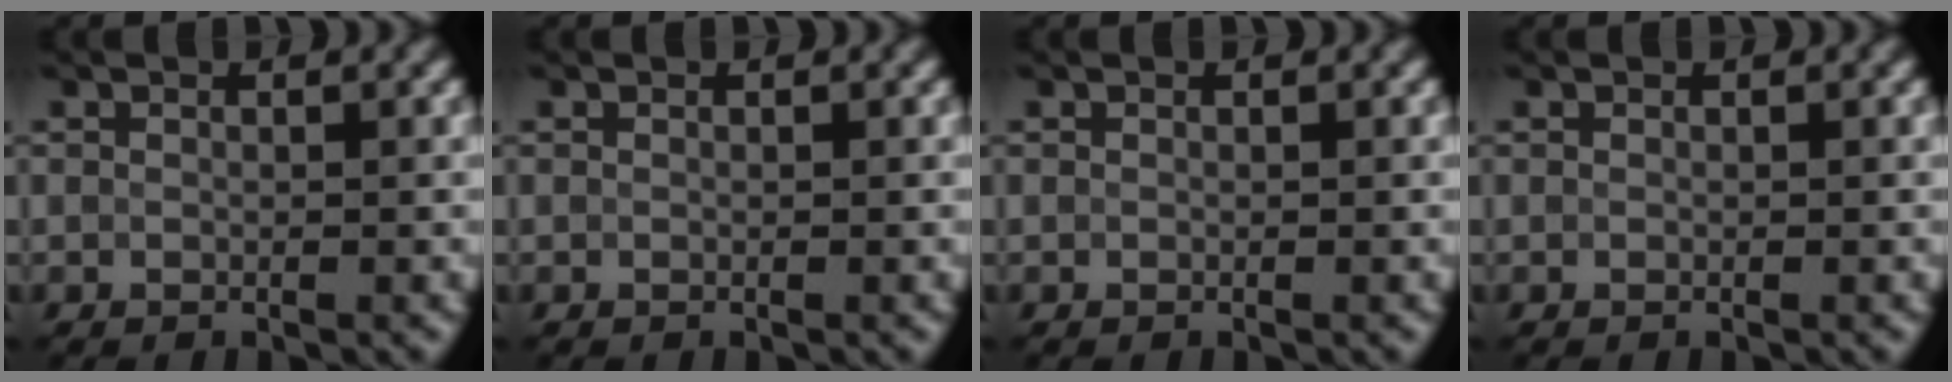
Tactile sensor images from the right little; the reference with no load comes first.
{"total": 0.0}
{"total": 0.0}
{"total": 0.0}